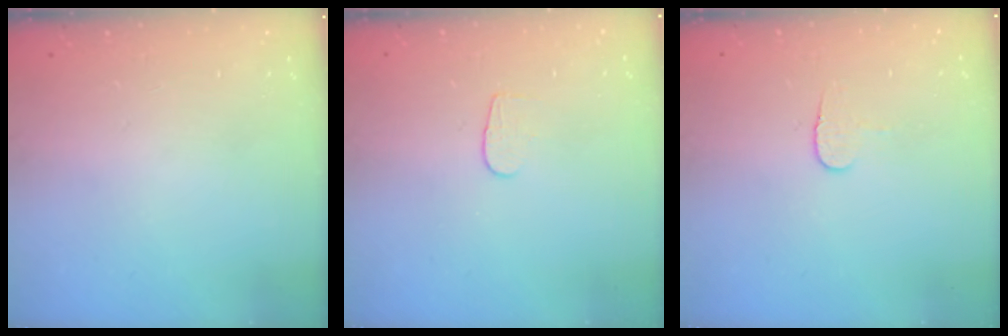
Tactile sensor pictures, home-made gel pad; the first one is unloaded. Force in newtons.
{"total": 4.3, "press": 4.3, "slide": 0.5}
{"total": 4.5, "press": 4.5, "slide": 0.5}